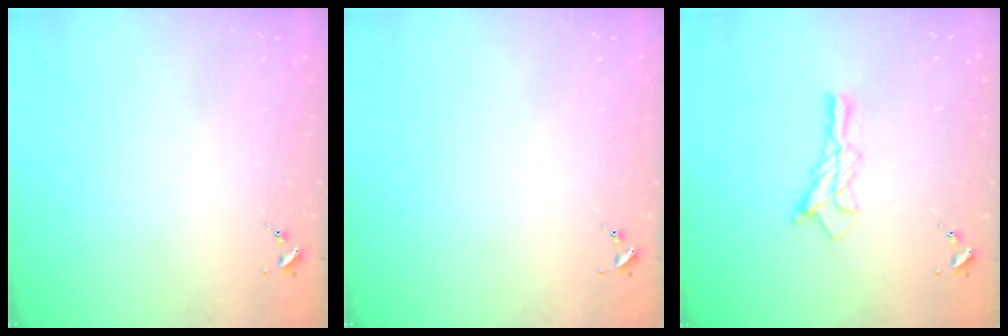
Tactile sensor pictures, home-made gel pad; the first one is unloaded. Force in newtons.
{"total": 0.0}
{"total": 10.6, "press": 10.6, "slide": 0.8}